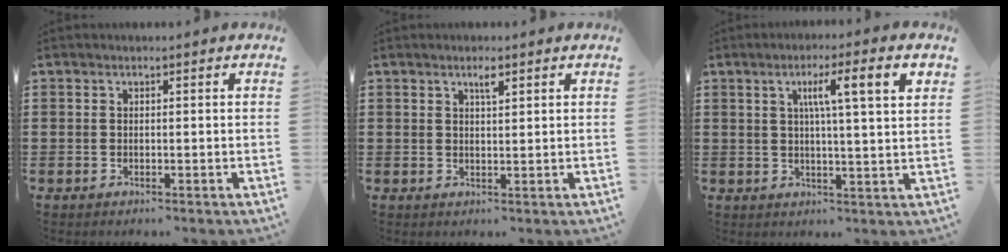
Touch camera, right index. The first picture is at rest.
{"total": 1.9, "force": [1.2, 0.4, 1.4], "torque": [-0.022, -0.001, 0.018]}
{"total": 7.3, "force": [2.5, 0.6, 6.8], "torque": [-0.130, -0.002, 0.035]}